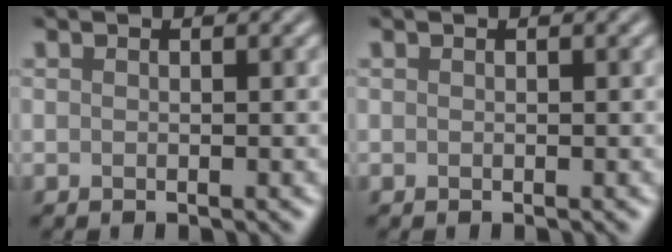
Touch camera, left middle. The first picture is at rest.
{"total": 0.0}